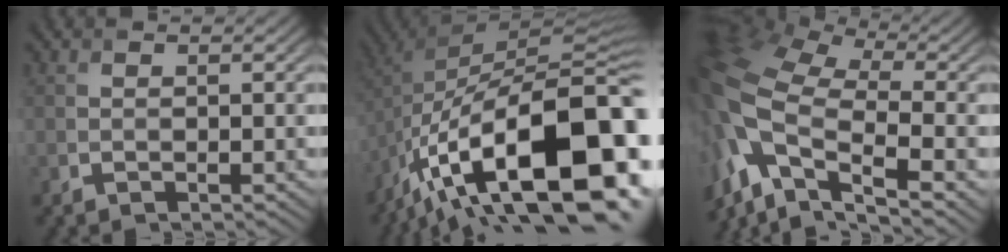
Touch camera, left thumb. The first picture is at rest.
{"total": 21.0, "force": [-9.7, 8.6, 16.6], "torque": [-0.283, -0.004, -0.155]}
{"total": 16.1, "force": [-5.3, 8.4, 12.7], "torque": [-0.328, -0.021, -0.087]}